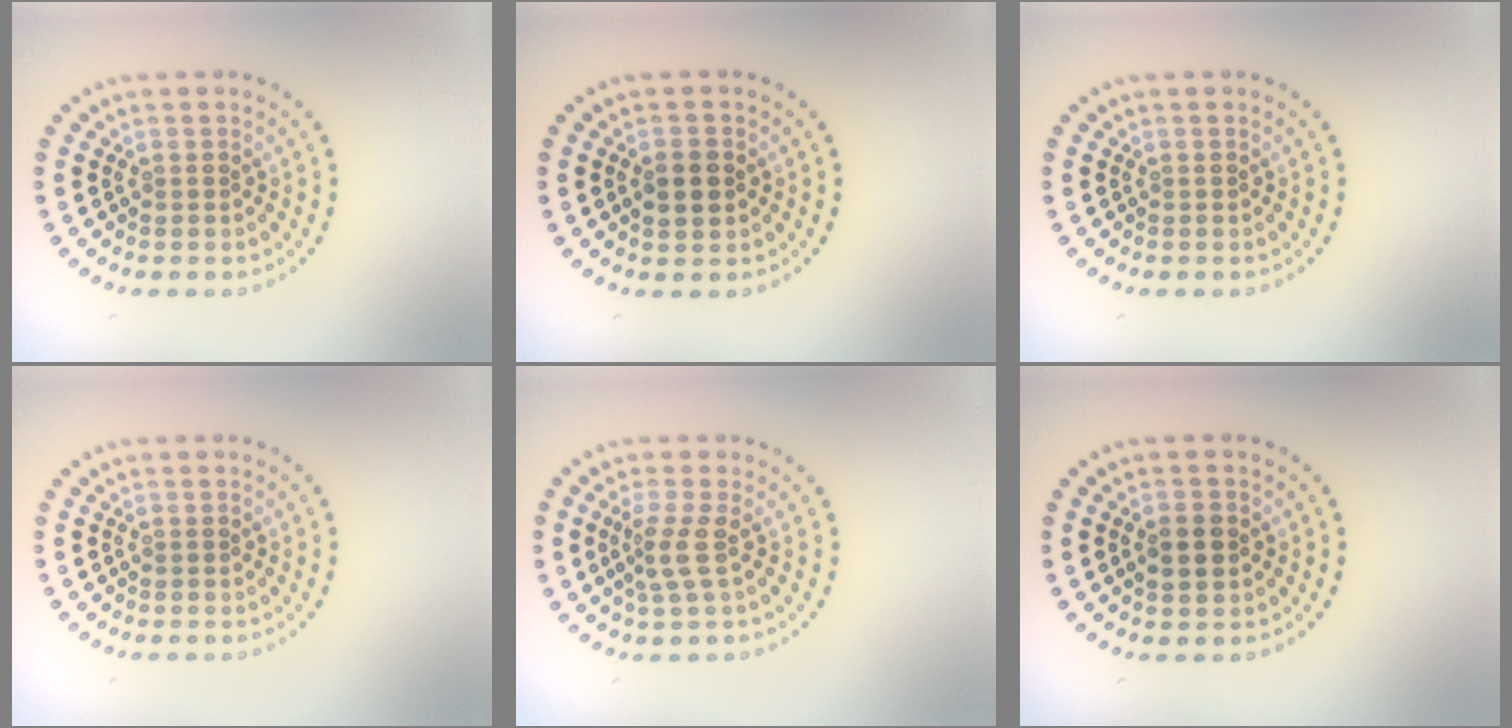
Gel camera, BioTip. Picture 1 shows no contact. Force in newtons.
{"total": 2.5, "press": 2.5, "slide": 0.2}
{"total": 0.0}
{"total": 0.0}
{"total": 2.3, "press": 1.6, "slide": 1.6}
{"total": 2.3, "press": 2.3, "slide": 0.1}